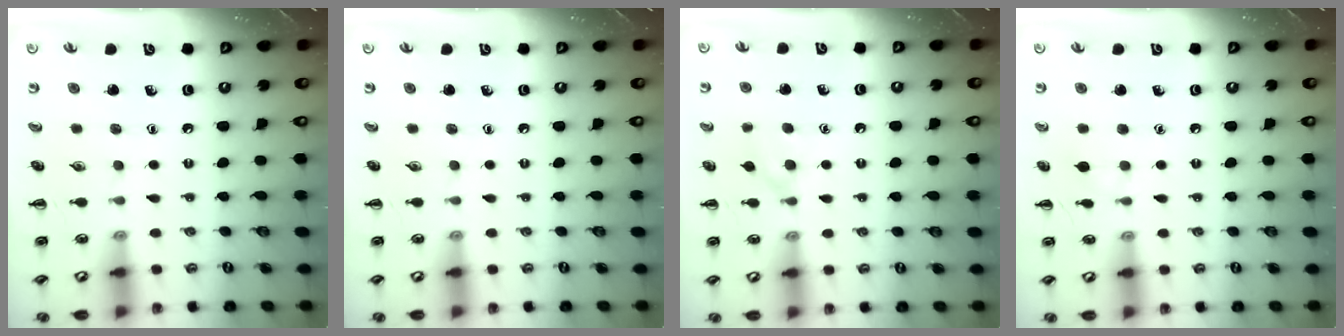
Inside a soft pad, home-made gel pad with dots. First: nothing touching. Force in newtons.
{"total": 0.0}
{"total": 5.1, "press": 4.8, "slide": 1.6}
{"total": 3.9, "press": 3.5, "slide": 1.5}